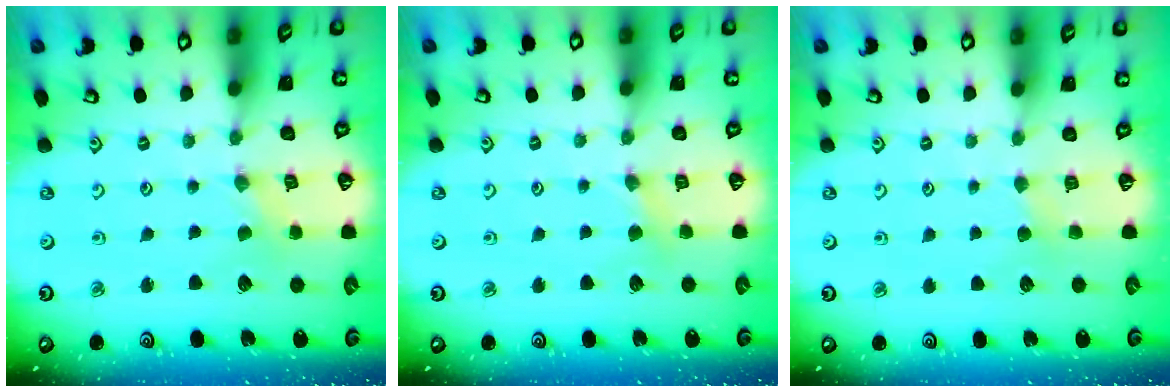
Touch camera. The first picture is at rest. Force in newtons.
{"total": 2.5, "press": 2.5, "slide": 0.3}
{"total": 2.4, "press": 2.3, "slide": 0.4}